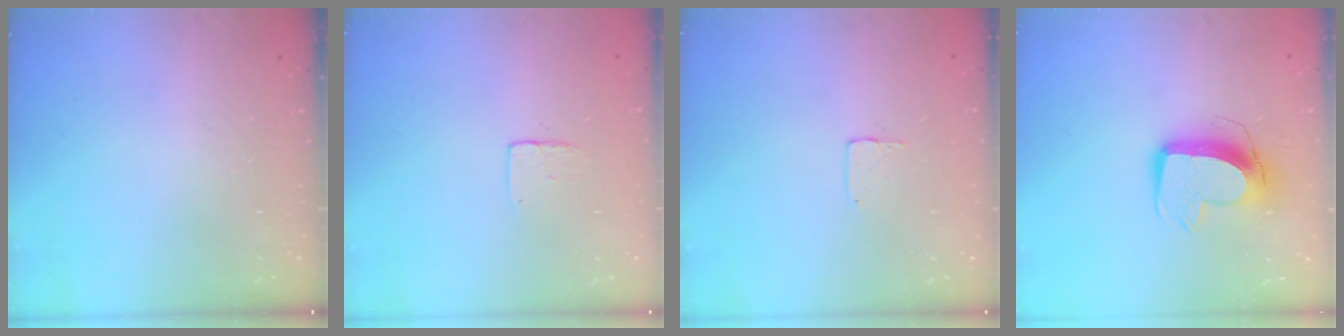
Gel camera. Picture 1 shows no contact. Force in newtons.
{"total": 3.6, "press": 3.6, "slide": 0.3}
{"total": 3.5, "press": 3.5, "slide": 0.2}
{"total": 11.7, "press": 11.6, "slide": 1.0}